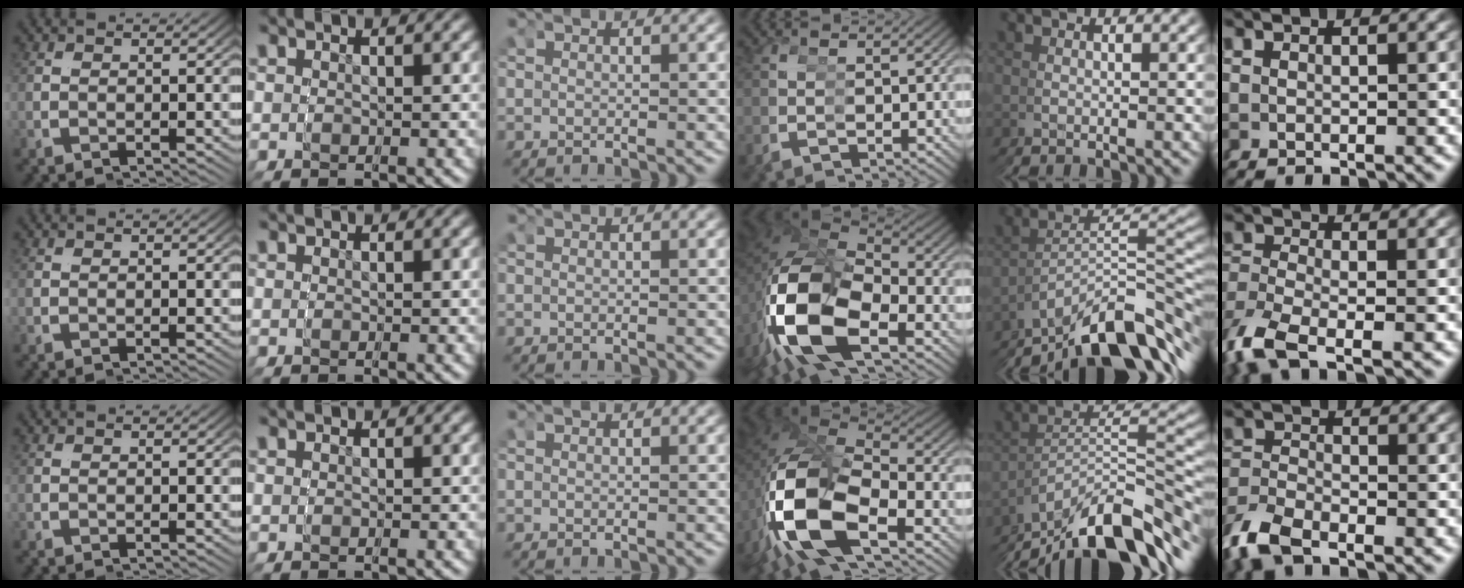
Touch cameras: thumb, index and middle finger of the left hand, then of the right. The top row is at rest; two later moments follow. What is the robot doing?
{"motion": "grasp_and_lifting", "object": "markers"}